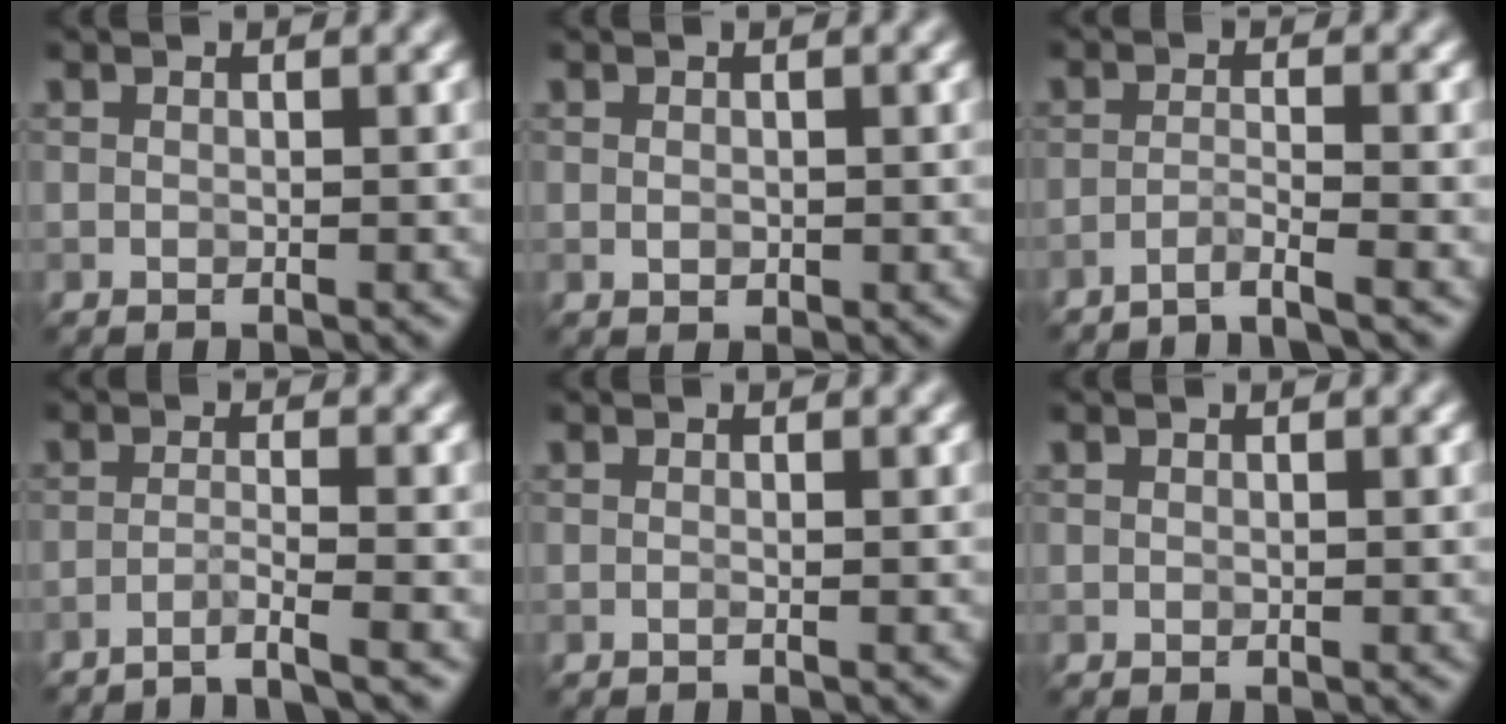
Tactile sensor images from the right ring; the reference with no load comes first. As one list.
[{"total": 0.9, "force": [0.0, 0.7, 0.6], "torque": [-0.012, -0.001, -0.001]}, {"total": 2.1, "force": [-1.7, 0.0, 1.2], "torque": [-0.014, 0.002, -0.048]}, {"total": 2.3, "force": [-1.7, 0.0, 1.5], "torque": [-0.016, 0.003, -0.049]}, {"total": 0.0}, {"total": 0.0}]